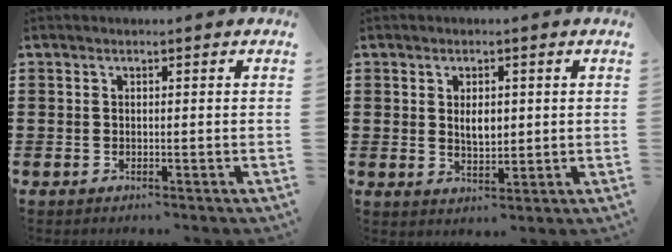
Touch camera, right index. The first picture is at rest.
{"total": 3.2, "force": [0.5, 1.7, 2.7], "torque": [-0.048, 0.003, 0.006]}